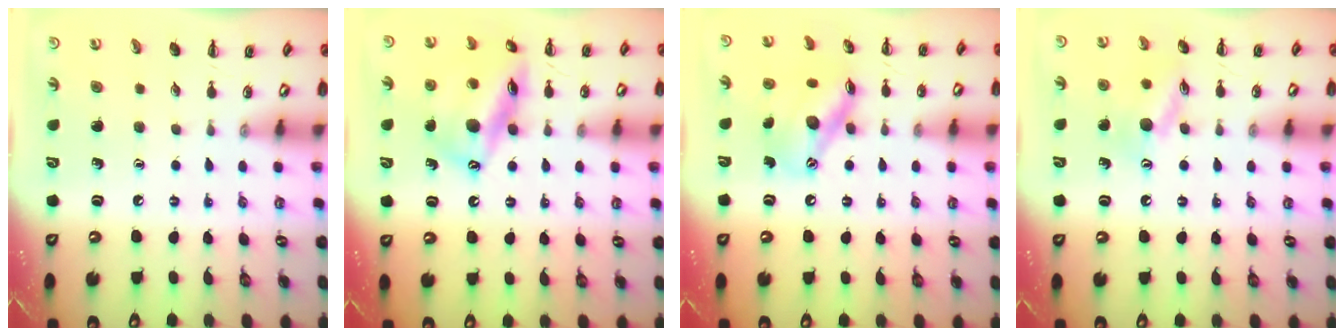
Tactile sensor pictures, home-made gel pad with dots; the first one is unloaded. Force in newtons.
{"total": 16.1, "press": 15.9, "slide": 2.7}
{"total": 13.9, "press": 13.6, "slide": 2.4}
{"total": 11.7, "press": 11.6, "slide": 1.0}